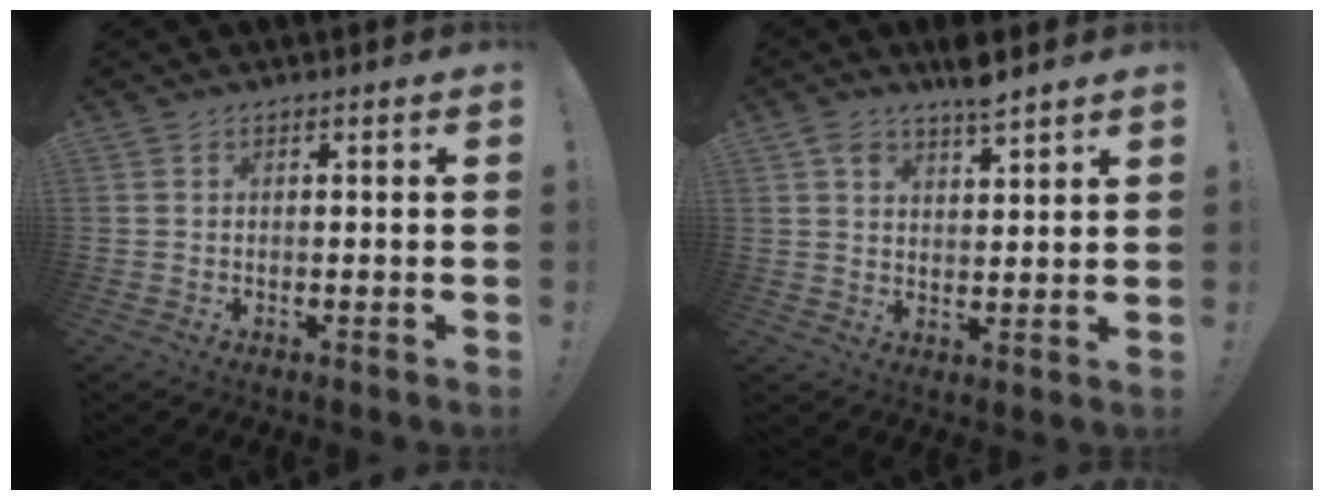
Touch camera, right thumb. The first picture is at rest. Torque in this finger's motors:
{"motor_torque": [-0.04, 1.11, 0.22, -0.04, 0.02]}